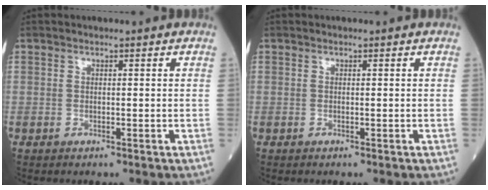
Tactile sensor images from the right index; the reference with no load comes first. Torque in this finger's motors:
{"motor_torque": [-0.09, 0.02, -0.01, 0.01]}